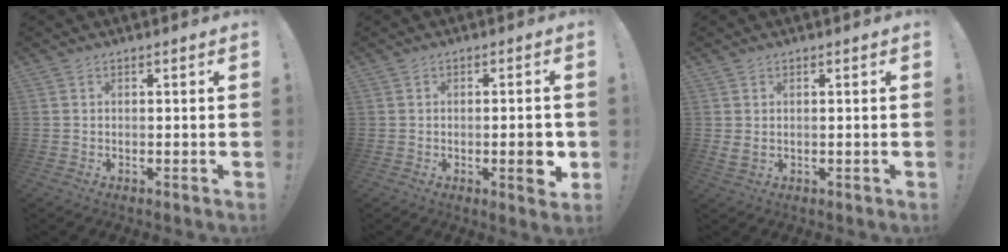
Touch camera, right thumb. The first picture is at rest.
{"total": 5.0, "force": [-1.3, 1.5, 4.6], "torque": [-0.052, -0.001, -0.019]}
{"total": 1.8, "force": [0.9, 0.9, 1.3], "torque": [-0.012, -0.005, 0.014]}